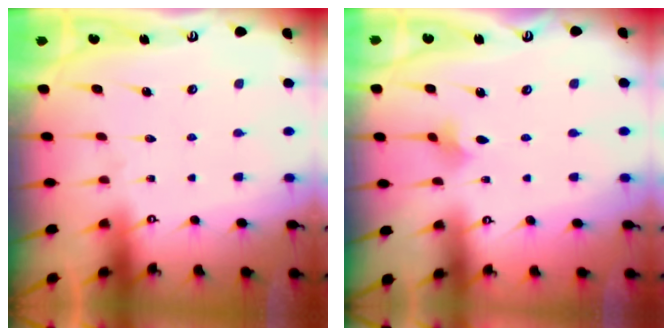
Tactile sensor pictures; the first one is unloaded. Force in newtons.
{"total": 2.1, "press": 2.1, "slide": 0.4}